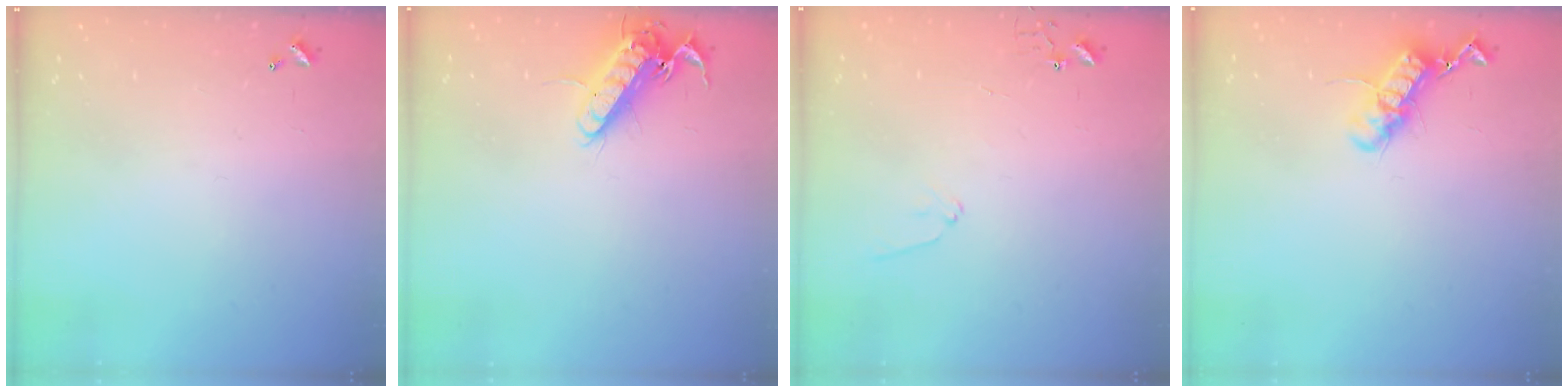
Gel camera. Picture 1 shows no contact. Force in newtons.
{"total": 13.8, "press": 13.7, "slide": 2.0}
{"total": 6.5, "press": 6.5, "slide": 0.6}
{"total": 12.8, "press": 12.8, "slide": 0.8}